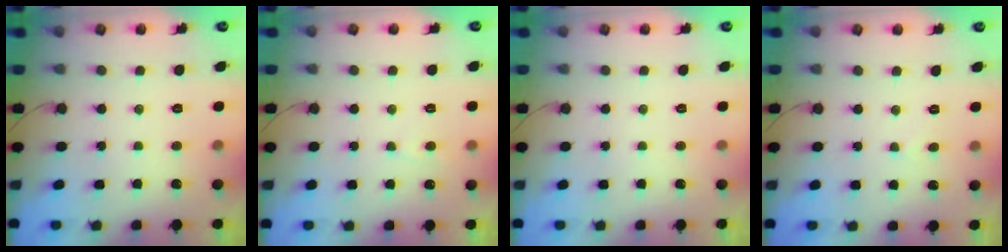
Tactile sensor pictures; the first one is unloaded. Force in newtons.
{"total": 3.6, "press": 3.6, "slide": 0.3}
{"total": 0.0}
{"total": 2.1, "press": 2.1, "slide": 0.2}